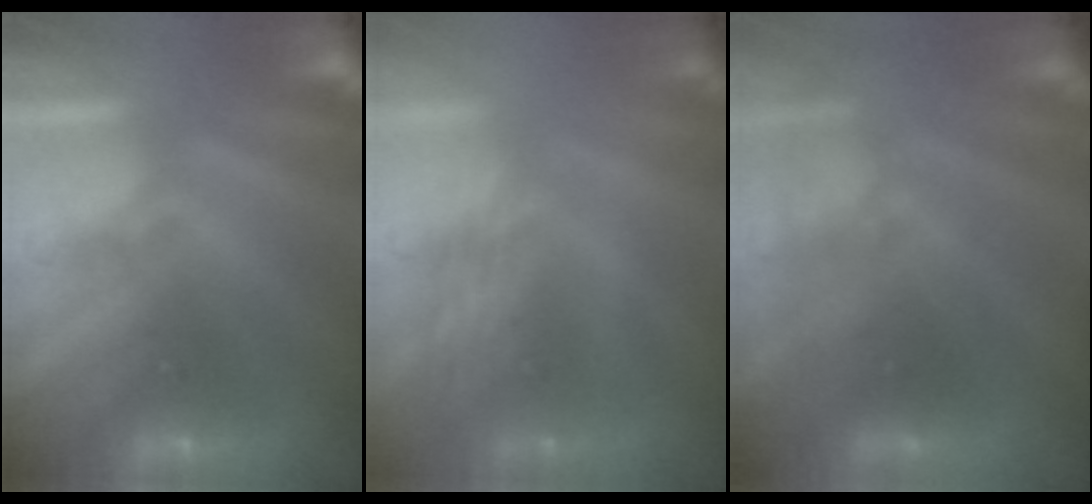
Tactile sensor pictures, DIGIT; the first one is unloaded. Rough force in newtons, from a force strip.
{"total": 2.9}
{"total": 2.7}